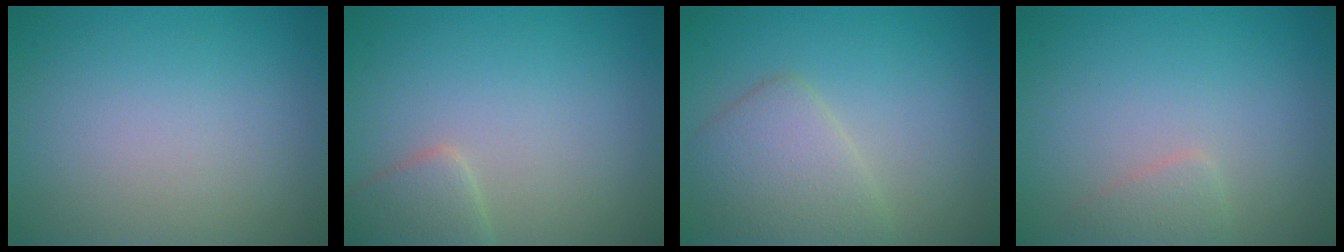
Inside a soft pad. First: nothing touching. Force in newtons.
{"total": 2.3, "press": 2.3, "slide": 0.2}
{"total": 3.8, "press": 3.8, "slide": 0.2}
{"total": 1.2, "press": 1.2, "slide": 0.1}